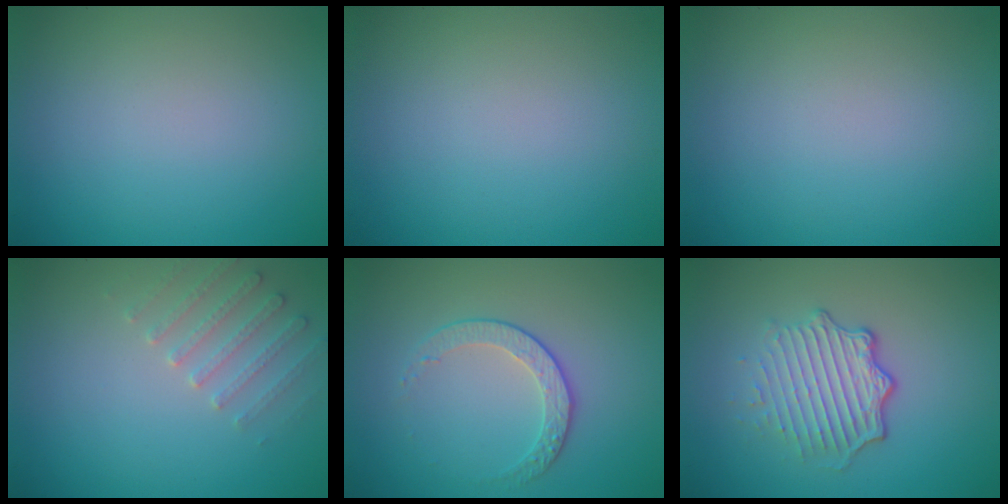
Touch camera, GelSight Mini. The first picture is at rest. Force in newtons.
{"total": 0.0}
{"total": 0.0}
{"total": 2.3, "press": 2.2, "slide": 0.6}
{"total": 2.2, "press": 1.7, "slide": 1.4}
{"total": 4.9, "press": 3.2, "slide": 3.7}